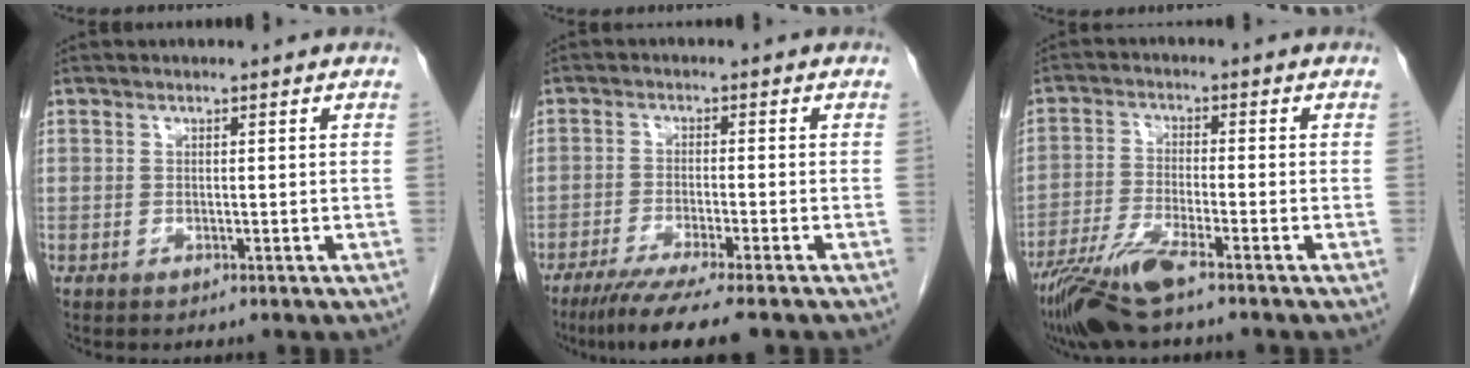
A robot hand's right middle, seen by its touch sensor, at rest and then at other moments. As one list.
[{"total": 7.9, "force": [-6.1, -0.6, 5.0], "torque": [-0.079, -0.023, -0.099]}, {"total": 8.0, "force": [-5.8, 0.3, 5.6], "torque": [-0.115, -0.025, -0.113]}]